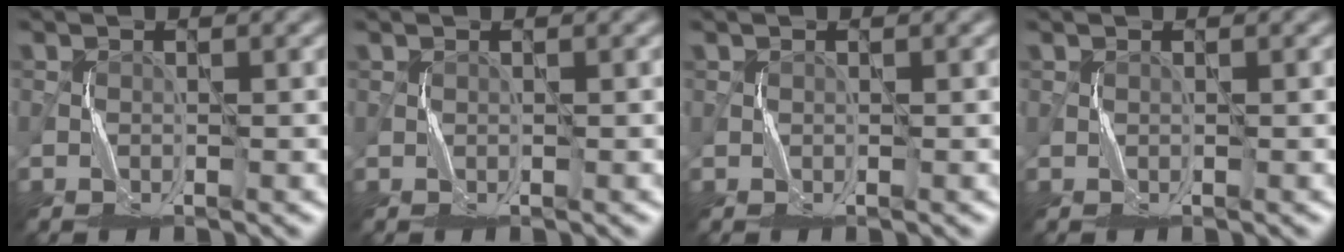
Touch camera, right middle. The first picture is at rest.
{"total": 0.0}
{"total": 0.0}
{"total": 0.0}